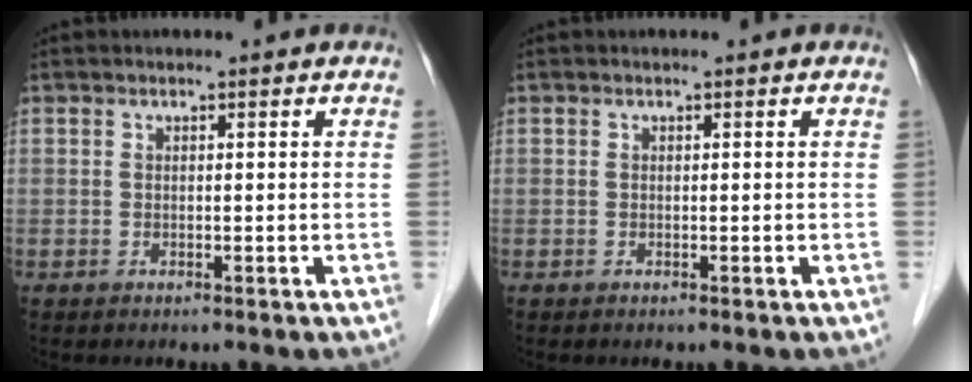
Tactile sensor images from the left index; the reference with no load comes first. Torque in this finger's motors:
{"motor_torque": [0.00, 0.00, 0.00, 0.00]}